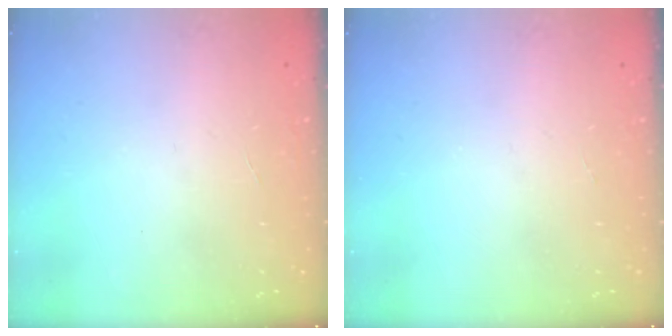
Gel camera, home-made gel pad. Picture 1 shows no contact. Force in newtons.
{"total": 0.0}